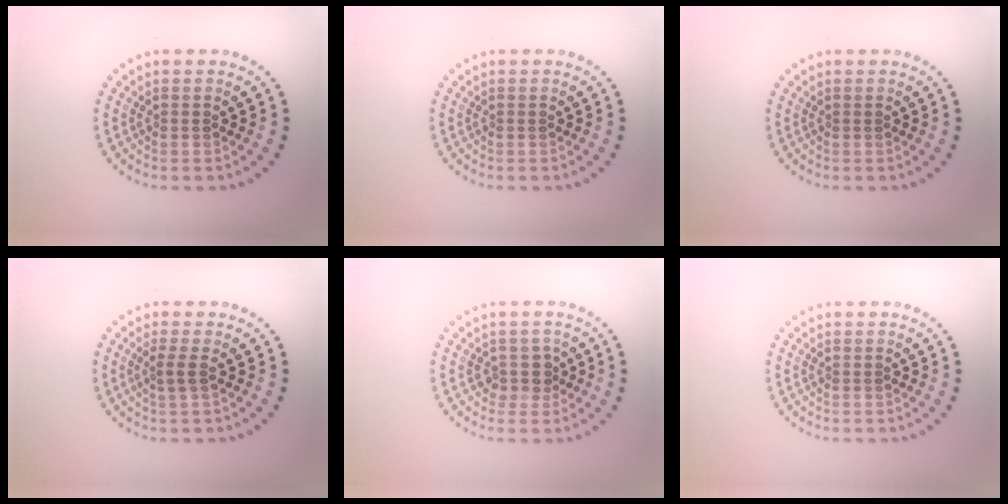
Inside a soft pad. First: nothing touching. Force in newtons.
{"total": 0.0}
{"total": 0.0}
{"total": 1.5, "press": 1.0, "slide": 1.0}
{"total": 1.7, "press": 1.4, "slide": 1.0}
{"total": 0.0}